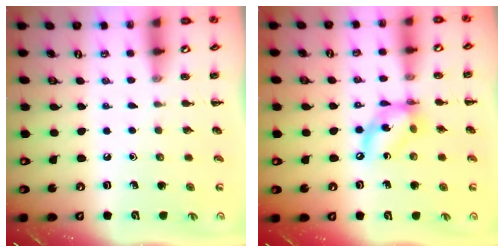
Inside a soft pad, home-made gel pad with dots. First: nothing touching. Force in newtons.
{"total": 11.4, "press": 11.0, "slide": 2.8}